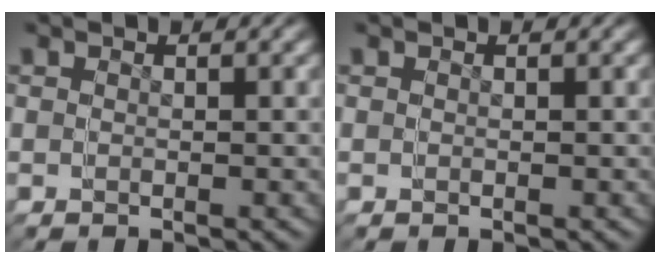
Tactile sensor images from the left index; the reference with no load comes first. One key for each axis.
{"total": 0.0}